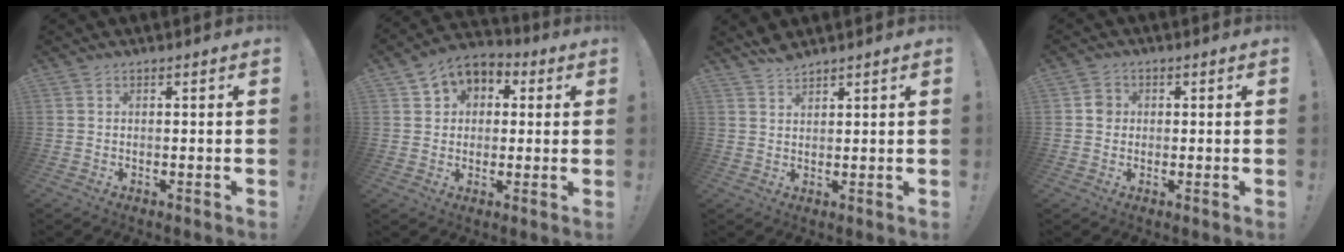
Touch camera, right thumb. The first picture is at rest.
{"total": 7.2, "force": [3.1, 6.1, 2.2], "torque": [-0.030, -0.015, 0.061]}
{"total": 3.4, "force": [3.1, 0.9, 1.0], "torque": [-0.017, -0.021, 0.058]}
{"total": 3.4, "force": [0.2, 3.1, 1.2], "torque": [-0.003, 0.002, 0.000]}